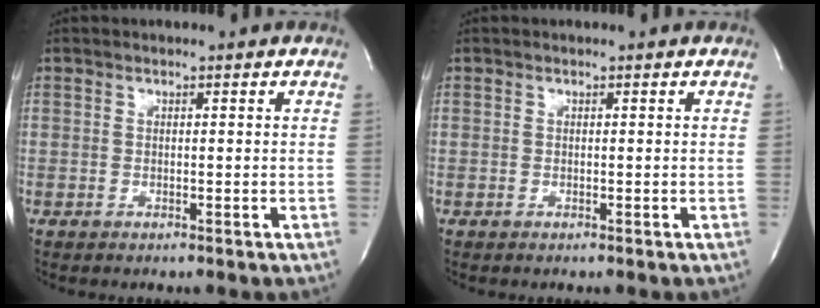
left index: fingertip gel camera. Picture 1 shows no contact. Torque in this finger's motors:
{"motor_torque": [0.02, 0.00, -0.01, 0.00]}